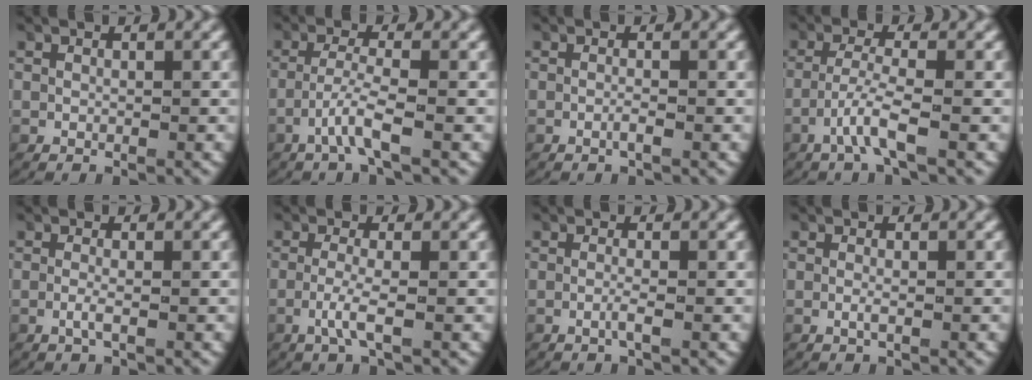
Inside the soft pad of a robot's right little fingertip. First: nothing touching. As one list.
[{"total": 2.9, "force": [-1.6, 0.1, 2.5], "torque": [-0.053, -0.004, -0.028]}, {"total": 0.8, "force": [-0.6, 0.1, 0.6], "torque": [-0.014, -0.001, -0.013]}, {"total": 3.2, "force": [-1.6, 0.3, 2.7], "torque": [-0.061, -0.005, -0.028]}, {"total": 1.2, "force": [-0.6, 0.1, 1.0], "torque": [-0.030, -0.008, -0.009]}, {"total": 2.2, "force": [-0.7, 0.2, 2.0], "torque": [-0.054, -0.009, -0.011]}, {"total": 1.1, "force": [-0.6, 0.0, 0.9], "torque": [-0.022, -0.003, -0.013]}, {"total": 0.7, "force": [-0.4, 0.1, 0.6], "torque": [-0.019, -0.006, -0.005]}]